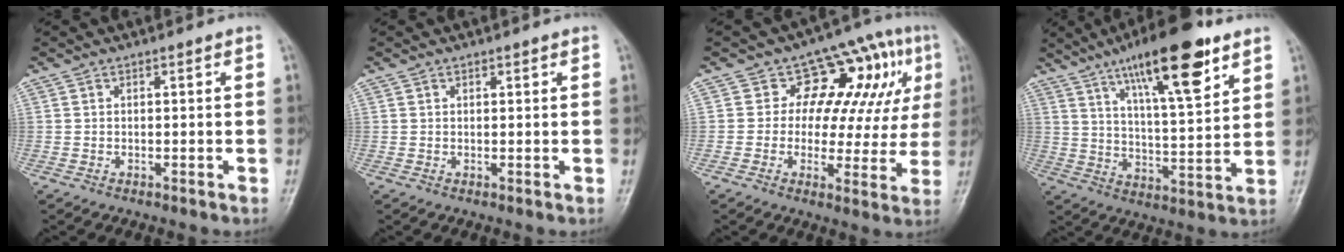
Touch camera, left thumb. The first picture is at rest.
{"total": 0.6, "force": [0.5, 0.4, 0.2], "torque": [0.002, -0.003, 0.006]}
{"total": 14.2, "force": [4.4, 8.8, 10.2], "torque": [-0.072, 0.008, 0.051]}
{"total": 18.2, "force": [10.6, 4.7, 14.1], "torque": [-0.202, -0.044, 0.175]}